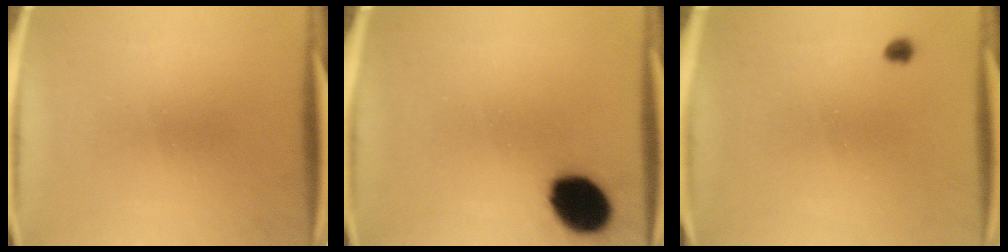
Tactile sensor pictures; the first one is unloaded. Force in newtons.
{"total": 13.1}
{"total": 1.1}